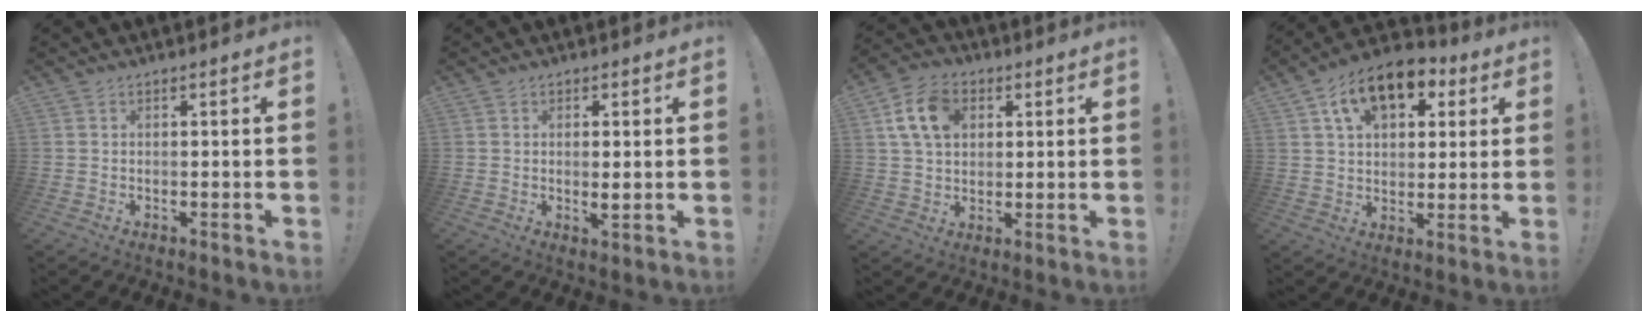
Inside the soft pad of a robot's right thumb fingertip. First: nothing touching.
{"total": 2.2, "force": [0.4, 0.4, 2.1], "torque": [-0.027, -0.006, 0.005]}
{"total": 11.6, "force": [3.9, 8.2, 7.2], "torque": [-0.124, 0.006, 0.076]}
{"total": 14.2, "force": [6.6, 9.2, 8.6], "torque": [-0.135, -0.018, 0.123]}